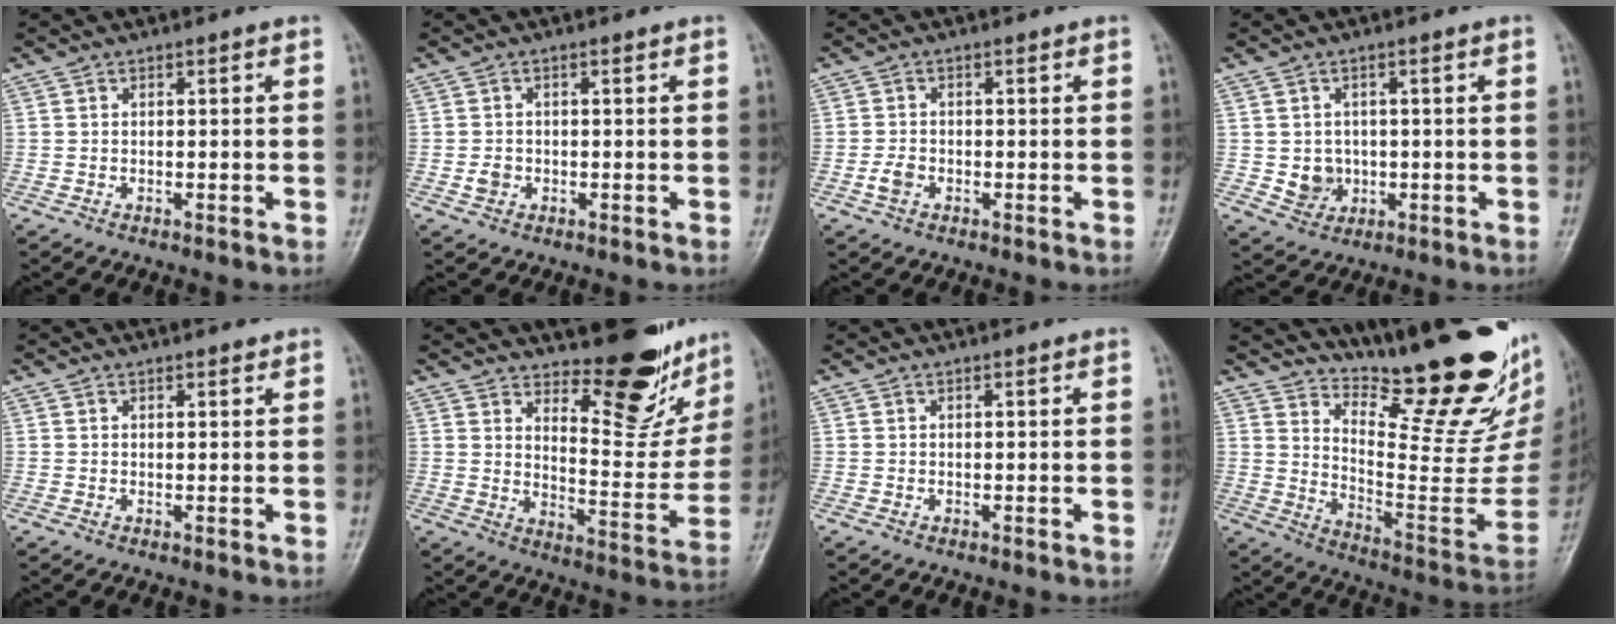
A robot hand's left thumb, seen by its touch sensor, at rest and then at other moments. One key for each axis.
{"total": 2.0, "fx": -0.3, "fy": 1.7, "fz": 1.0, "tx": -0.009, "ty": 0.003, "tz": -0.003}
{"total": 2.4, "fx": -0.7, "fy": 1.7, "fz": 1.5, "tx": -0.029, "ty": 0.004, "tz": -0.015}
{"total": 4.6, "fx": -0.1, "fy": 4.1, "fz": 2.0, "tx": -0.012, "ty": 0.001, "tz": 0.007}
{"total": 0.9, "fx": 0.8, "fy": 0.3, "fz": 0.2, "tx": -0.003, "ty": -0.008, "tz": 0.012}
{"total": 16.6, "fx": 13.1, "fy": 5.8, "fz": 8.3, "tx": -0.062, "ty": -0.118, "tz": 0.183}
{"total": 0.0}
{"total": 26.3, "fx": 19.0, "fy": 6.7, "fz": 16.9, "tx": -0.216, "ty": -0.140, "tz": 0.283}